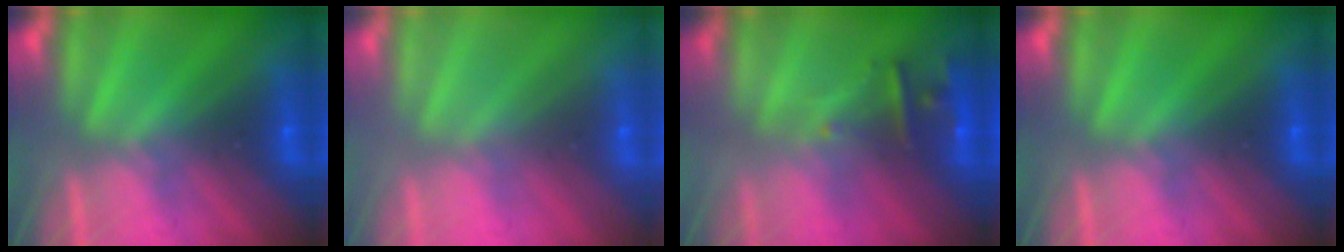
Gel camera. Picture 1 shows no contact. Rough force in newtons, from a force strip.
{"total": 3.4}
{"total": 2.4}
{"total": 0.0}